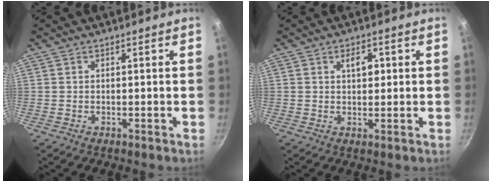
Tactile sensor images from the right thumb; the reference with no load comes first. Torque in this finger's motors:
{"motor_torque": [-0.23, 0.33, 0.03, -0.10, -0.01]}